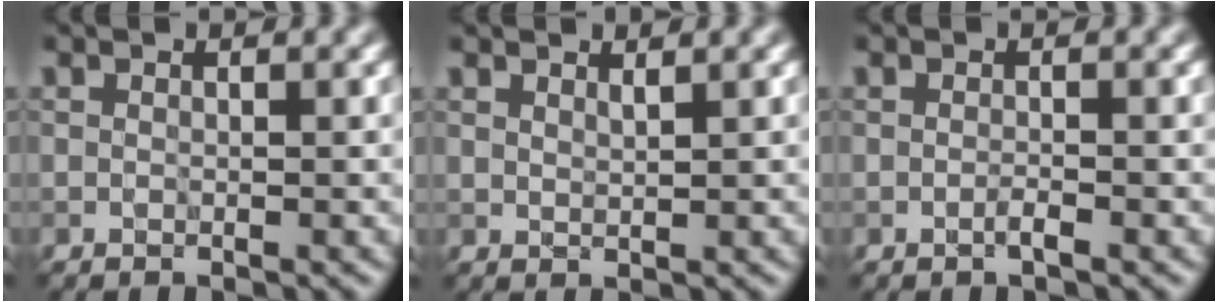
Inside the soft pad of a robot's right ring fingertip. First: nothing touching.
{"total": 1.1, "force": [1.1, 0.0, 0.1], "torque": [-0.005, 0.001, 0.020]}
{"total": 0.9, "force": [-0.6, 0.3, 0.7], "torque": [-0.016, -0.001, -0.015]}